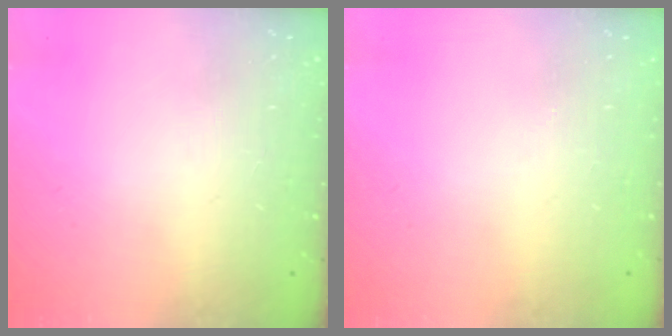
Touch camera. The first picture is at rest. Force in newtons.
{"total": 0.0}